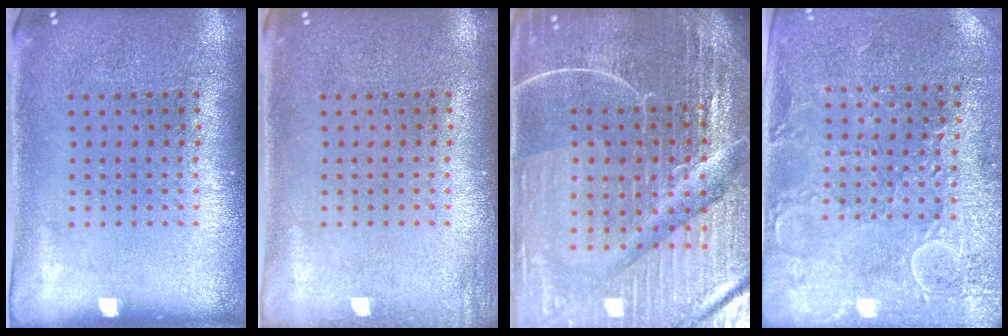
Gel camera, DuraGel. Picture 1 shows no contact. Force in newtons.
{"total": 0.9, "press": 0.9, "slide": 0.1}
{"total": 6.8, "press": 6.0, "slide": 3.2}
{"total": 2.7, "press": 2.7, "slide": 0.6}